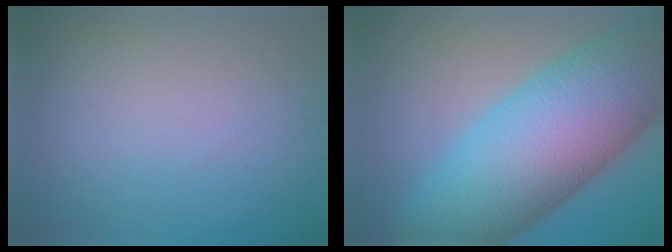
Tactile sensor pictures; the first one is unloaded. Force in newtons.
{"total": 15.1, "press": 15.1, "slide": 0.4}